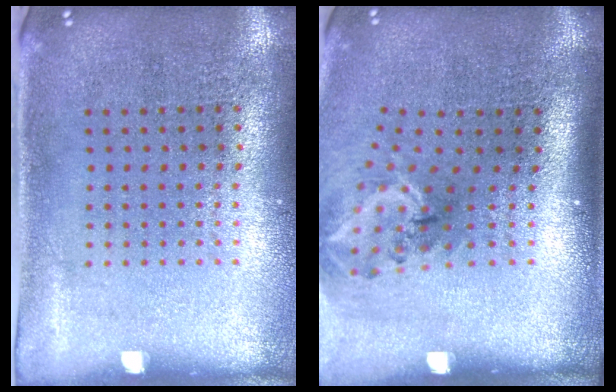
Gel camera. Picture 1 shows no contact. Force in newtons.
{"total": 2.0, "press": 1.3, "slide": 1.5}